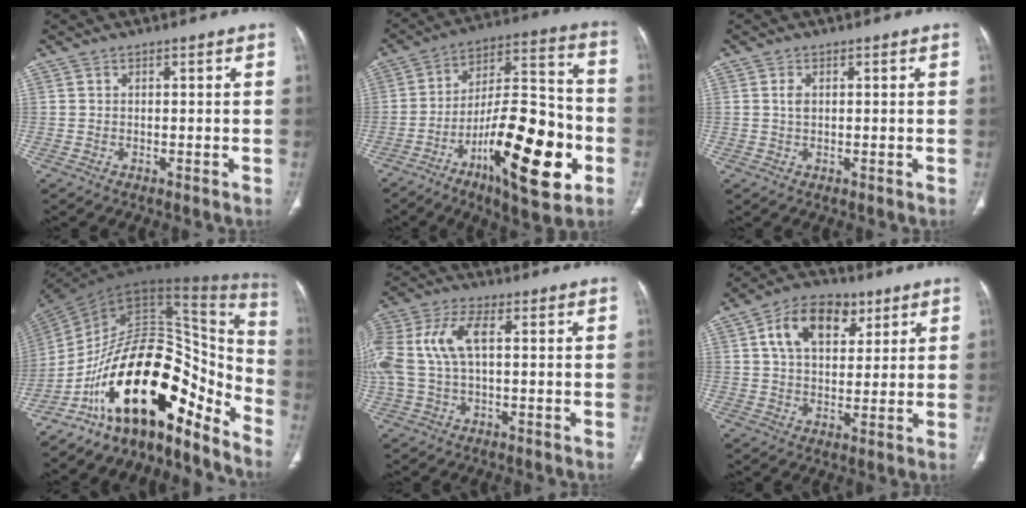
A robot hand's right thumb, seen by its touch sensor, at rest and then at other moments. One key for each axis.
{"total": 24.1, "fx": -9.0, "fy": 8.1, "fz": 20.9, "tx": -0.332, "ty": 0.045, "tz": -0.138}
{"total": 1.6, "fx": 0.3, "fy": 1.0, "fz": 1.2, "tx": -0.024, "ty": 0.001, "tz": 0.005}
{"total": 28.5, "fx": -16.6, "fy": 11.9, "fz": 19.9, "tx": -0.270, "ty": 0.126, "tz": -0.273}
{"total": 14.7, "fx": 2.1, "fy": 7.8, "fz": 12.3, "tx": -0.296, "ty": 0.030, "tz": 0.039}
{"total": 12.2, "fx": 5.0, "fy": 7.8, "fz": 8.0, "tx": -0.110, "ty": -0.003, "tz": 0.081}